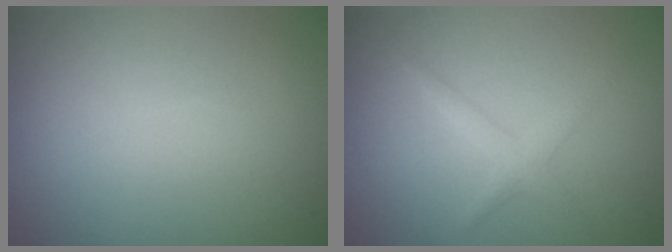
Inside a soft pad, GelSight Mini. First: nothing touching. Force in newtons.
{"total": 1.6, "press": 1.6, "slide": 0.1}